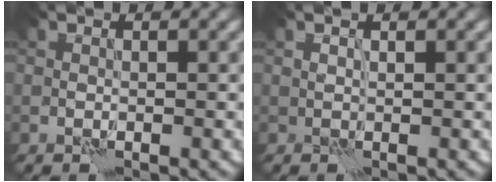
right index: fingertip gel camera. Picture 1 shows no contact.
{"total": 1.2, "force": [0.9, -0.7, -0.4], "torque": [0.004, 0.000, 0.019]}